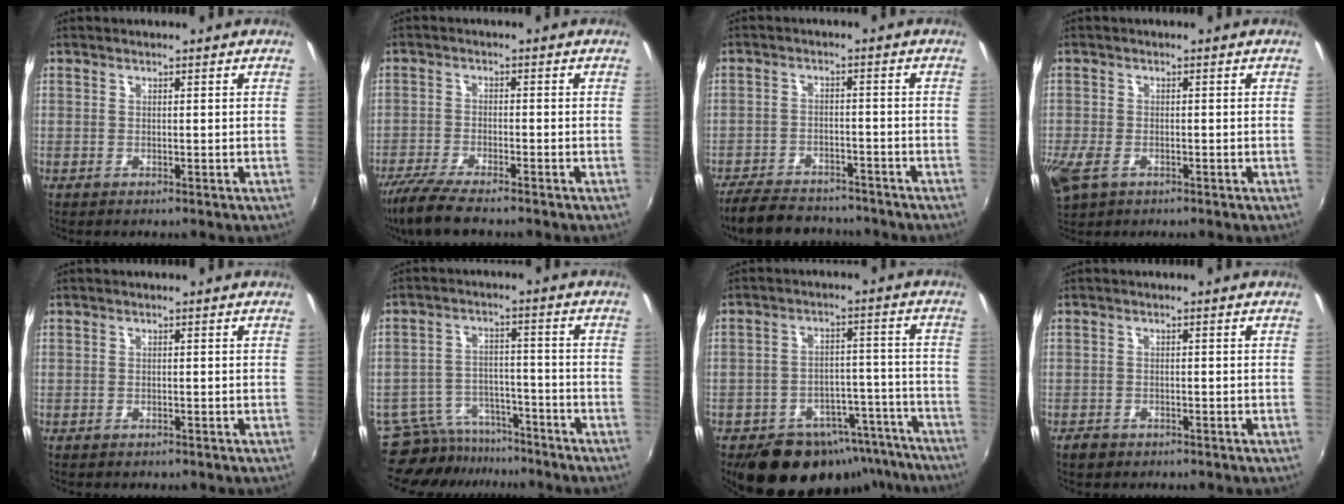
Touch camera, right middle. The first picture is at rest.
{"total": 8.5, "force": [-7.2, 1.2, 4.5], "torque": [-0.116, -0.032, -0.131]}
{"total": 13.2, "force": [-11.5, 4.5, 4.7], "torque": [-0.118, -0.005, -0.172]}
{"total": 6.5, "force": [-3.1, 3.9, 4.2], "torque": [-0.102, -0.020, -0.059]}
{"total": 0.7, "force": [-0.5, 0.5, 0.0], "torque": [-0.002, -0.002, -0.009]}
{"total": 10.4, "force": [-9.3, 4.4, 1.7], "torque": [-0.052, 0.013, -0.139]}
{"total": 18.2, "force": [-13.9, 9.8, 6.4], "torque": [-0.119, 0.038, -0.164]}
{"total": 2.2, "force": [-1.6, 1.4, 0.7], "torque": [-0.022, -0.003, -0.028]}